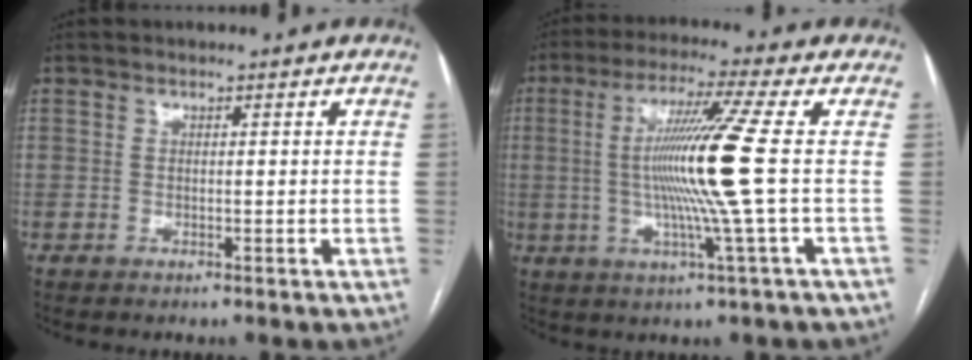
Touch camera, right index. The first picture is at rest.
{"total": 12.3, "force": [-0.1, -2.6, 12.0], "torque": [-0.229, -0.009, -0.003]}